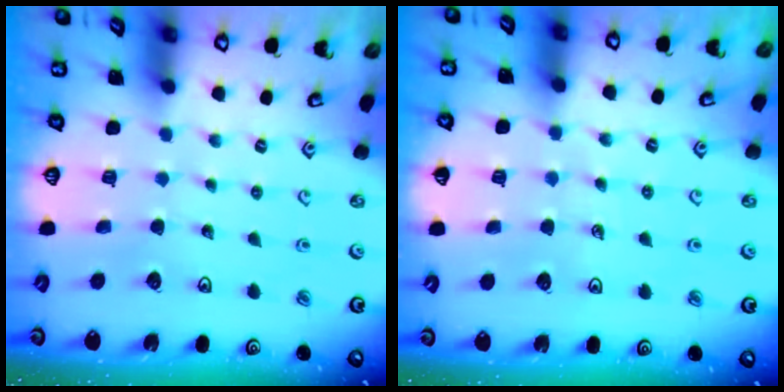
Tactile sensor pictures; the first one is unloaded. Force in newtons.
{"total": 5.1, "press": 5.1, "slide": 0.7}